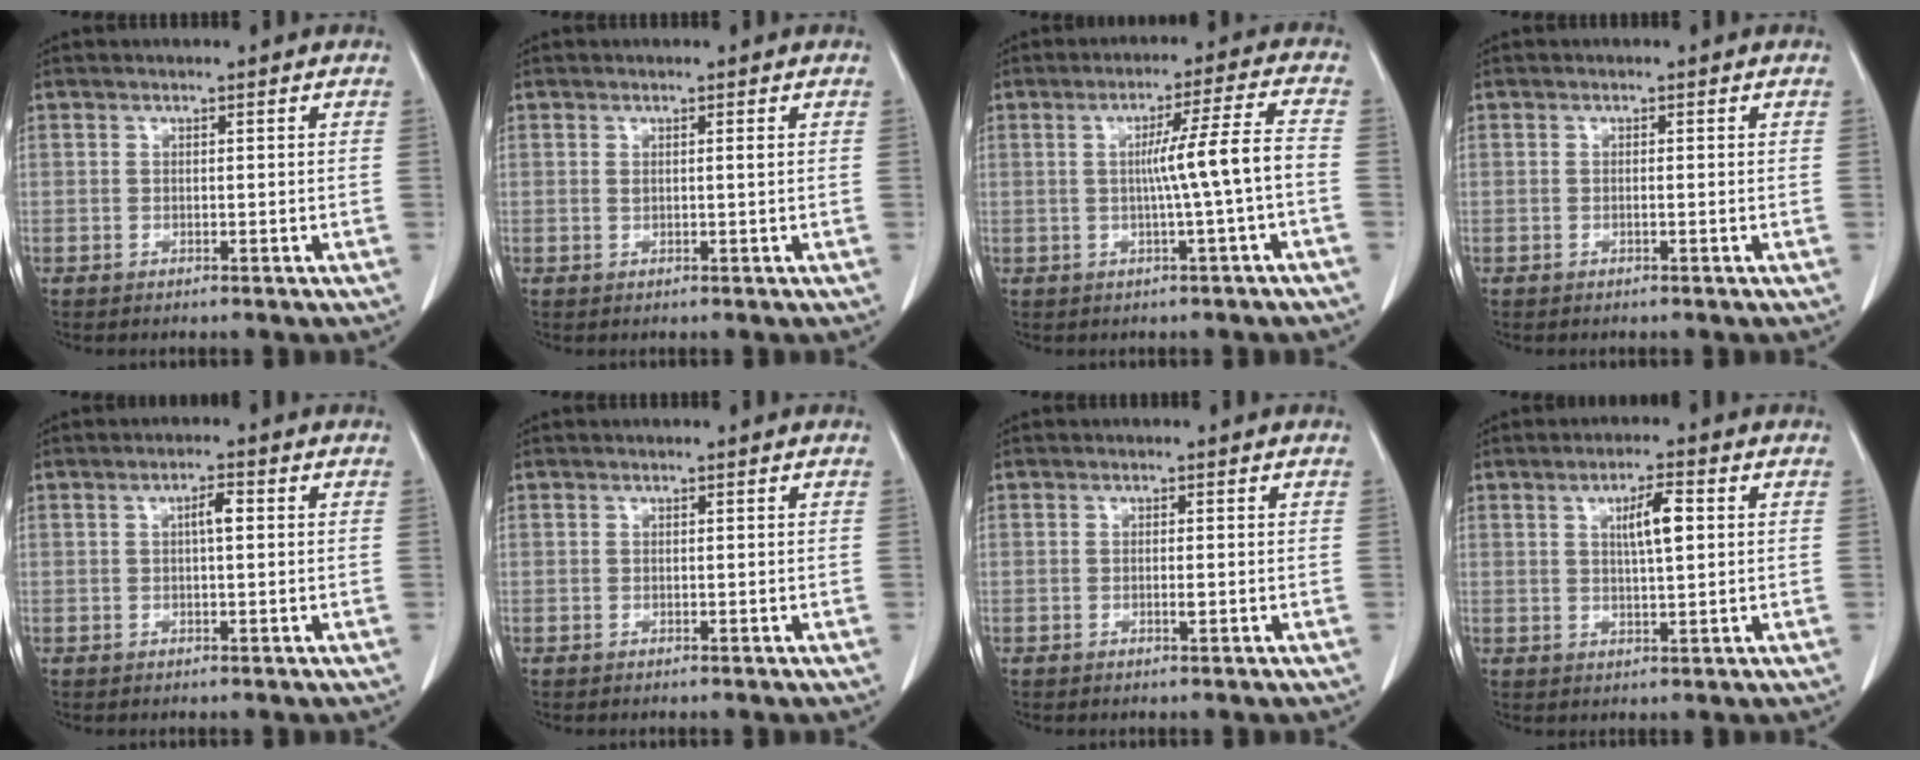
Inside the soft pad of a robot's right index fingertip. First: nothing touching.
{"total": 0.8, "force": [0.4, 0.0, 0.7], "torque": [-0.014, 0.000, 0.010]}
{"total": 7.2, "force": [-1.1, -1.4, 7.0], "torque": [-0.111, 0.010, -0.013]}
{"total": 0.0}
{"total": 2.4, "force": [0.4, 0.5, 2.3], "torque": [-0.039, 0.004, 0.005]}
{"total": 0.0}
{"total": 0.8, "force": [-0.1, 0.1, 0.7], "torque": [-0.013, 0.001, 0.001]}
{"total": 5.0, "force": [1.3, 0.8, 4.8], "torque": [-0.082, 0.002, 0.022]}